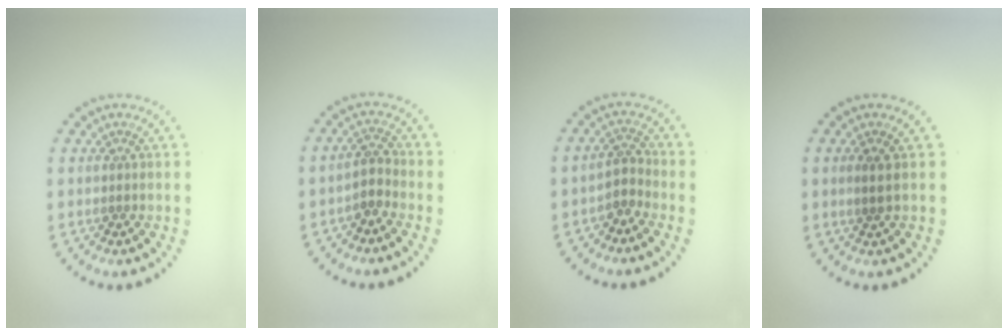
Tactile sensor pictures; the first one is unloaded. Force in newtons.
{"total": 1.7, "press": 1.4, "slide": 1.0}
{"total": 1.7, "press": 1.3, "slide": 1.1}
{"total": 1.1, "press": 1.0, "slide": 0.4}